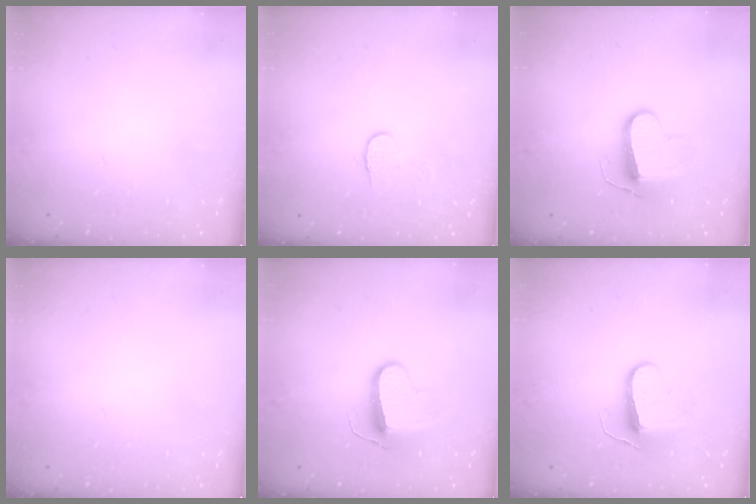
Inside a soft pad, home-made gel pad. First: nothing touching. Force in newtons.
{"total": 6.3, "press": 6.3, "slide": 0.4}
{"total": 9.9, "press": 9.9, "slide": 0.6}
{"total": 0.6, "press": 0.6, "slide": 0.2}
{"total": 9.3, "press": 9.3, "slide": 0.5}
{"total": 8.5, "press": 8.5, "slide": 0.3}